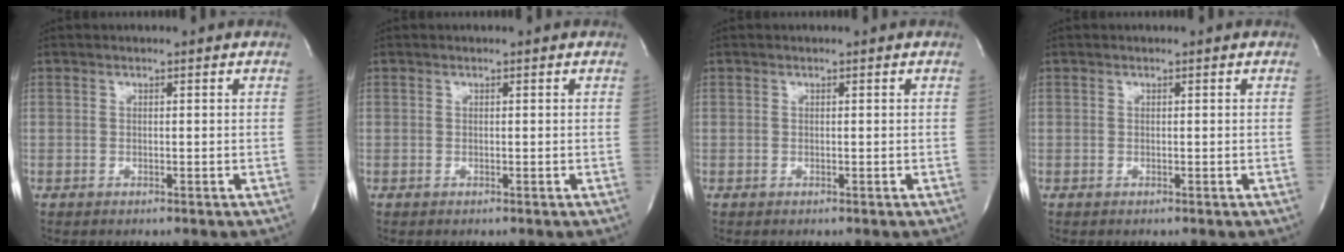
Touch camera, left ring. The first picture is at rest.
{"total": 0.0}
{"total": 0.0}
{"total": 0.0}